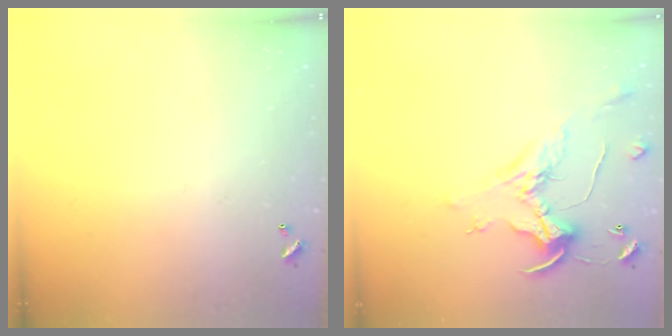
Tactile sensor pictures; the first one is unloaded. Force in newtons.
{"total": 0.8, "press": 0.5, "slide": 0.6}